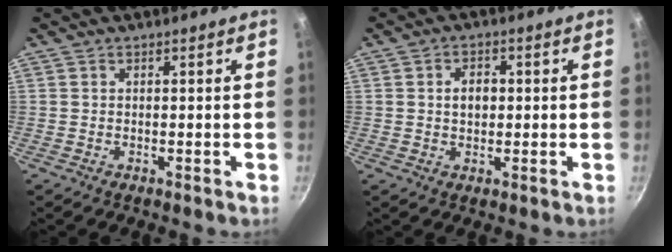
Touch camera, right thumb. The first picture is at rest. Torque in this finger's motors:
{"motor_torque": [-0.40, 0.22, 0.17, -0.03, 0.01]}